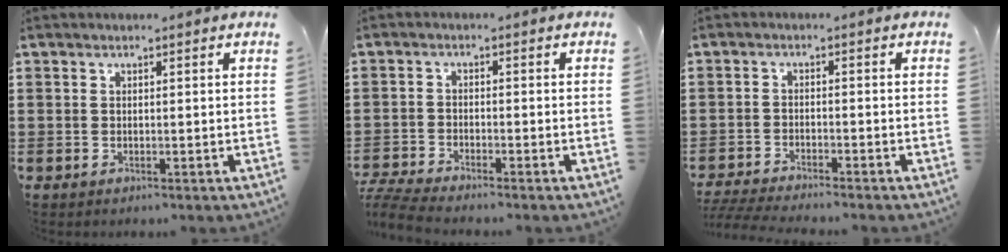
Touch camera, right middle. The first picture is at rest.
{"total": 3.9, "force": [-3.7, 0.2, 1.2], "torque": [-0.041, -0.010, -0.081]}
{"total": 3.6, "force": [-3.5, 0.0, 0.8], "torque": [-0.028, -0.008, -0.076]}